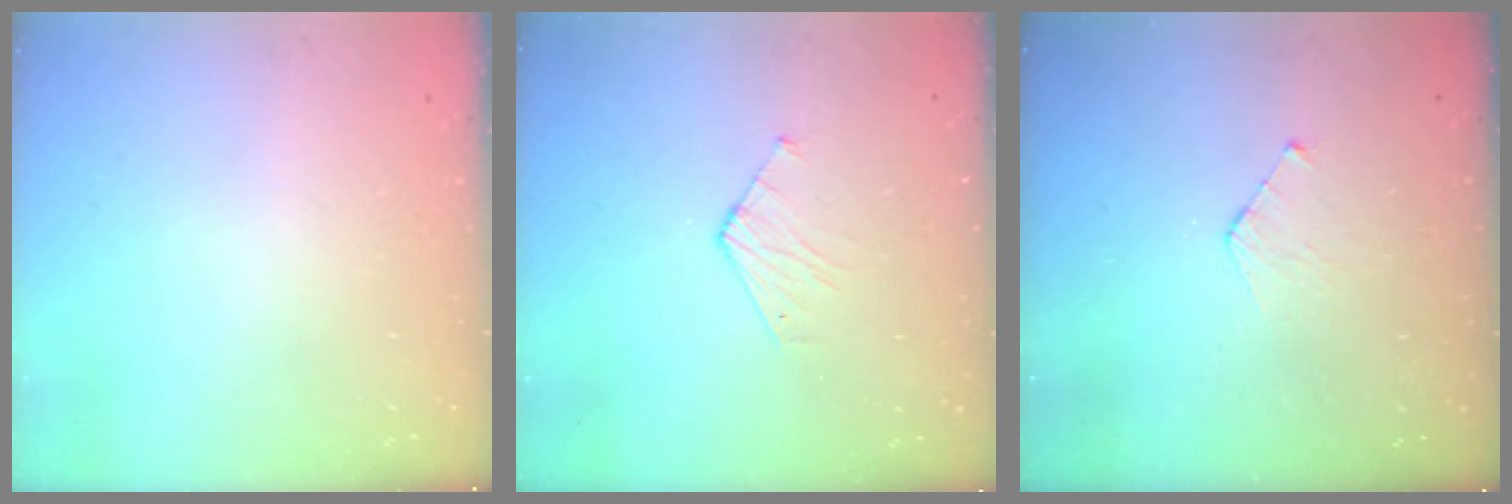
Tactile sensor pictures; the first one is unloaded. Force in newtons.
{"total": 3.9, "press": 3.8, "slide": 0.3}
{"total": 4.8, "press": 4.8, "slide": 0.5}